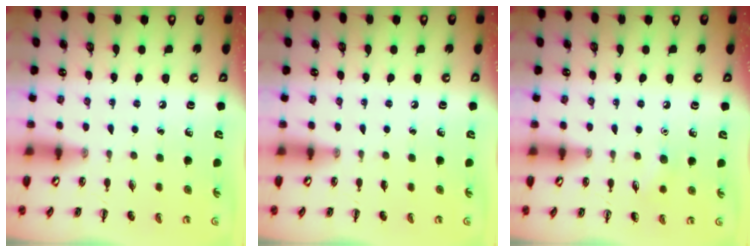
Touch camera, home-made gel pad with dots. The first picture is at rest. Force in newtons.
{"total": 0.0}
{"total": 5.2, "press": 5.0, "slide": 1.5}